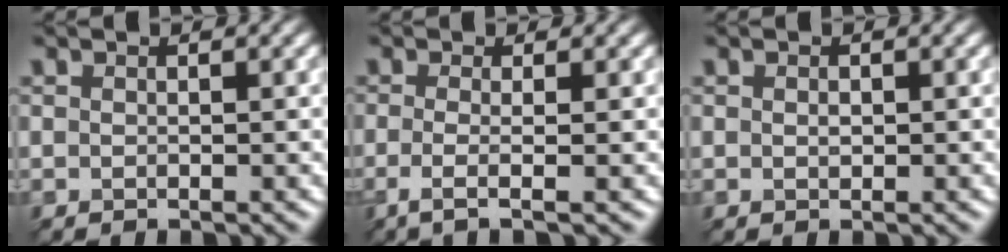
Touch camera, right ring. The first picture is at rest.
{"total": 1.7, "force": [-1.2, -0.4, 1.2], "torque": [-0.054, -0.012, -0.006]}
{"total": 1.3, "force": [-0.4, -1.0, -0.8], "torque": [-0.015, -0.006, 0.017]}